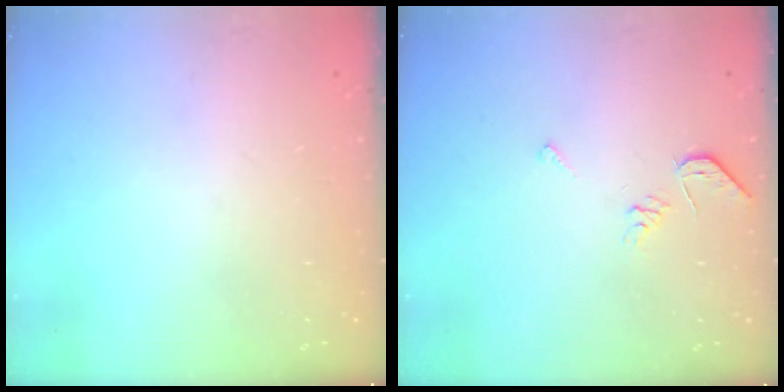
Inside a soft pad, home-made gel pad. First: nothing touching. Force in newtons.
{"total": 5.1, "press": 5.1, "slide": 0.6}